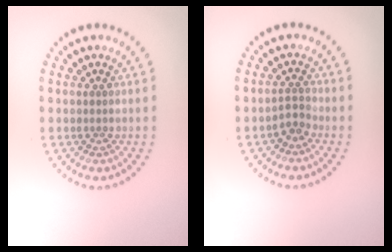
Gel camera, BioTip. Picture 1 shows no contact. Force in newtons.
{"total": 1.4, "press": 1.0, "slide": 0.9}